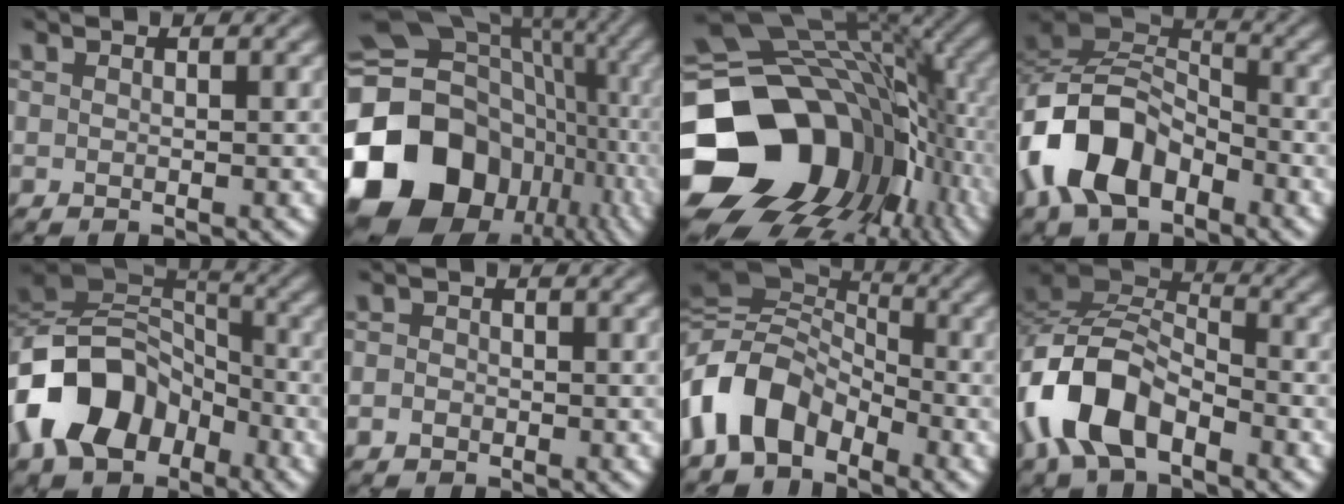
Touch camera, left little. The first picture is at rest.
{"total": 20.2, "force": [-5.5, 16.4, 10.5], "torque": [-0.231, -0.012, -0.079]}
{"total": 21.1, "force": [-4.9, 16.6, 11.9], "torque": [-0.253, -0.036, -0.058]}
{"total": 9.0, "force": [-4.5, 5.6, 5.3], "torque": [-0.104, 0.008, -0.098]}
{"total": 11.3, "force": [-5.2, 7.9, 6.3], "torque": [-0.121, 0.002, -0.112]}
{"total": 1.1, "force": [-0.5, 1.0, 0.4], "torque": [-0.002, -0.001, -0.012]}
{"total": 8.5, "force": [-3.6, 5.4, 5.5], "torque": [-0.103, 0.013, -0.085]}
{"total": 8.3, "force": [-4.2, 4.5, 5.6], "torque": [-0.111, 0.007, -0.095]}